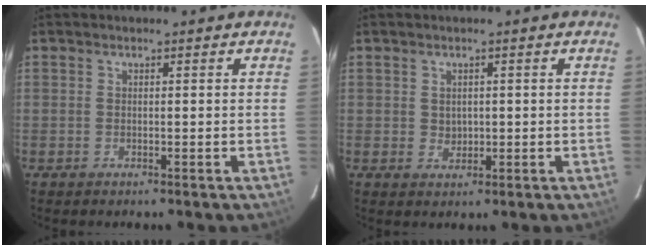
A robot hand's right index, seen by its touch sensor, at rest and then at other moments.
{"total": 2.1, "force": [0.3, 2.0, 0.8], "torque": [-0.010, 0.001, 0.010]}